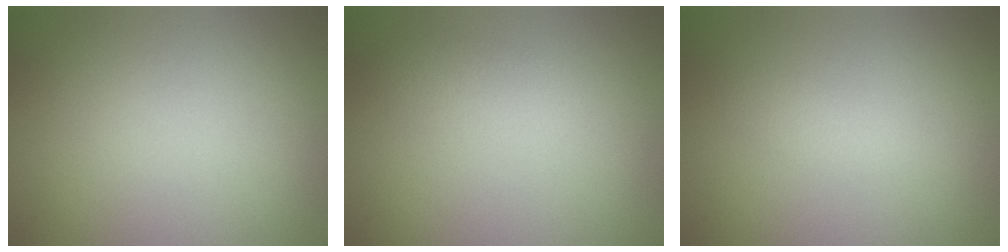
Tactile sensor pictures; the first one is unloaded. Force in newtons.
{"total": 2.0, "press": 2.0, "slide": 0.0}
{"total": 1.1, "press": 1.1, "slide": 0.1}